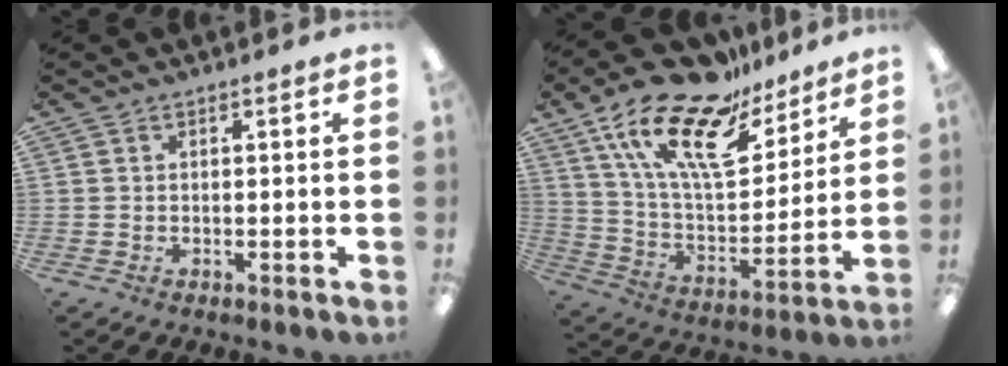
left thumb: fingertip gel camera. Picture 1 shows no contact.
{"total": 22.1, "force": [15.2, 8.8, 13.4], "torque": [-0.264, -0.088, 0.265]}